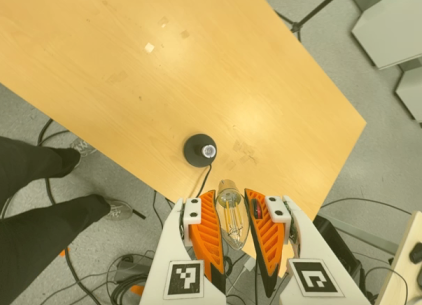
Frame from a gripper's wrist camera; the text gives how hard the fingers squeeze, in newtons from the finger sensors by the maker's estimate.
{"total": 20.6, "left": 22.1, "right": 19.1}